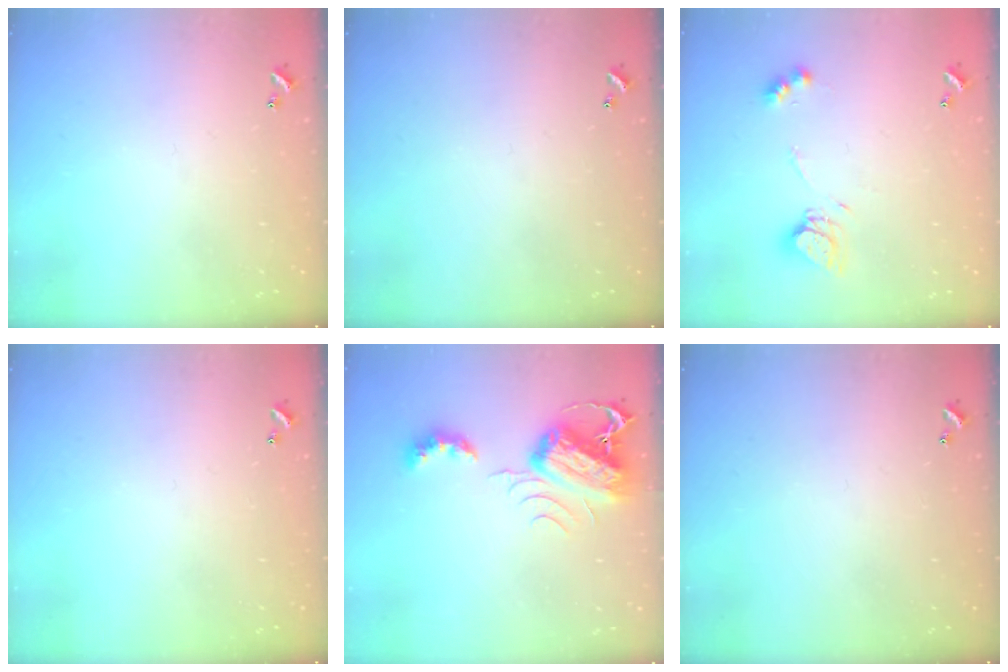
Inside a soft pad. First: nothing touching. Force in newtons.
{"total": 0.0}
{"total": 12.1, "press": 12.0, "slide": 1.2}
{"total": 0.0}
{"total": 8.4, "press": 8.3, "slide": 0.9}
{"total": 0.0}